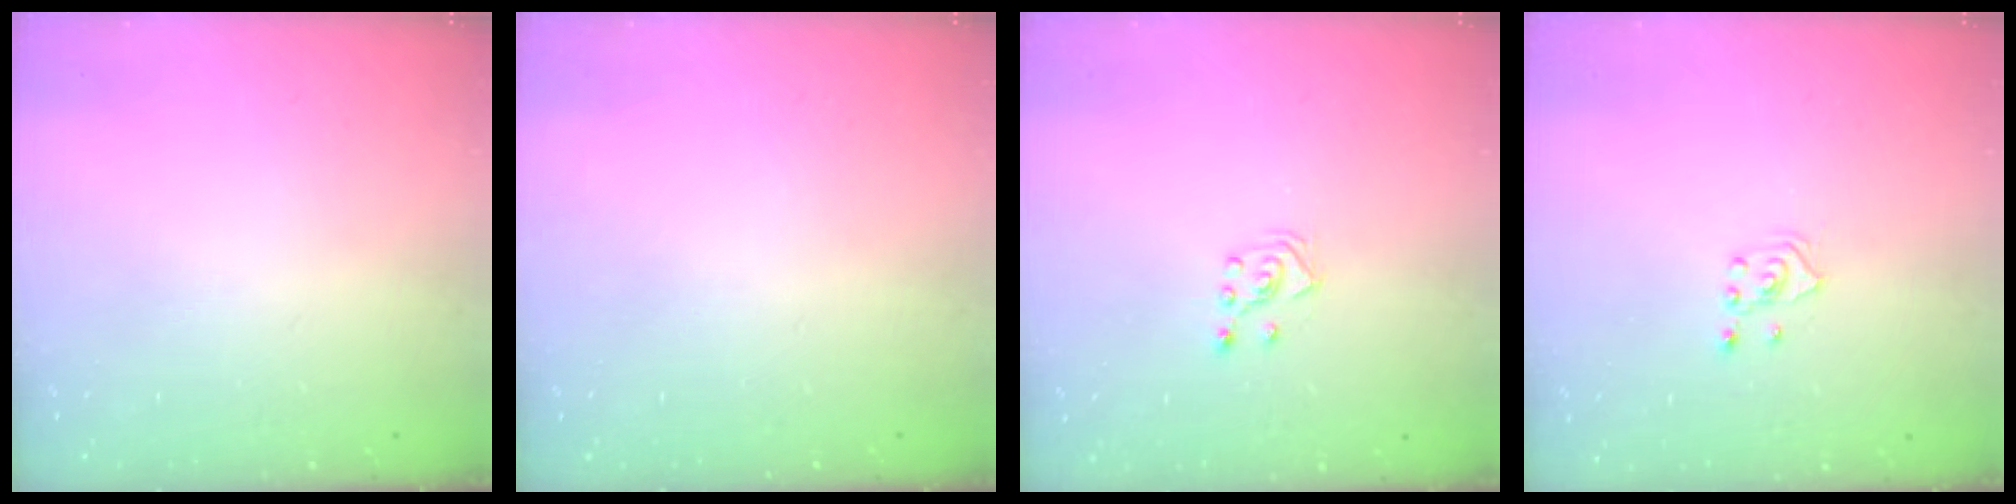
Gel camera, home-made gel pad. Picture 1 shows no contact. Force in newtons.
{"total": 0.0}
{"total": 3.7, "press": 3.6, "slide": 0.8}
{"total": 2.7, "press": 2.6, "slide": 0.8}